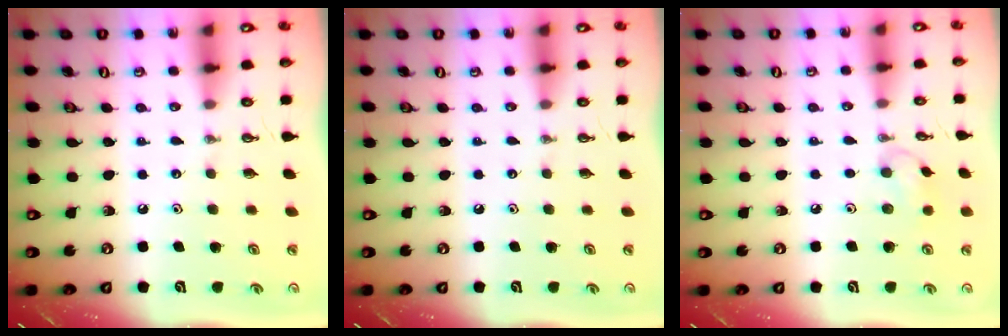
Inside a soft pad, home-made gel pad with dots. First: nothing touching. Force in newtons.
{"total": 0.0}
{"total": 7.7, "press": 7.1, "slide": 3.2}